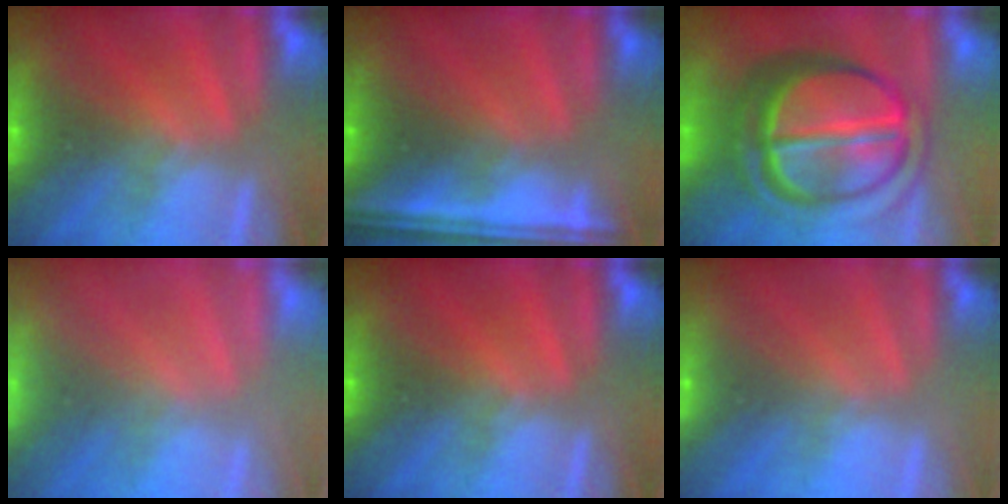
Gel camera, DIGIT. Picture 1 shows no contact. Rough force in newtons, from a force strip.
{"total": 6.3}
{"total": 7.8}
{"total": 6.8}
{"total": 0.0}
{"total": 2.8}